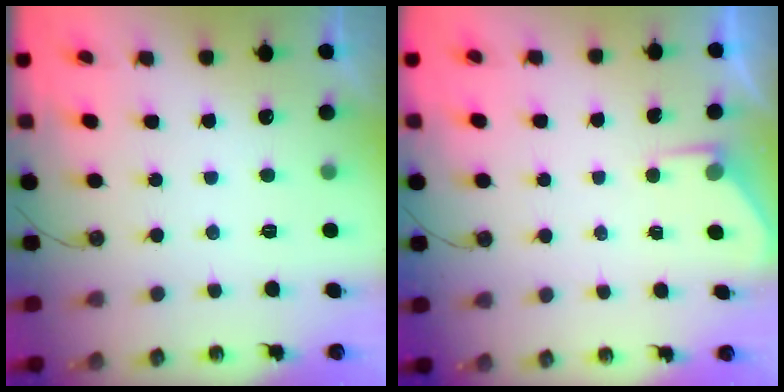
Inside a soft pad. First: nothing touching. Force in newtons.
{"total": 3.1, "press": 3.1, "slide": 0.4}